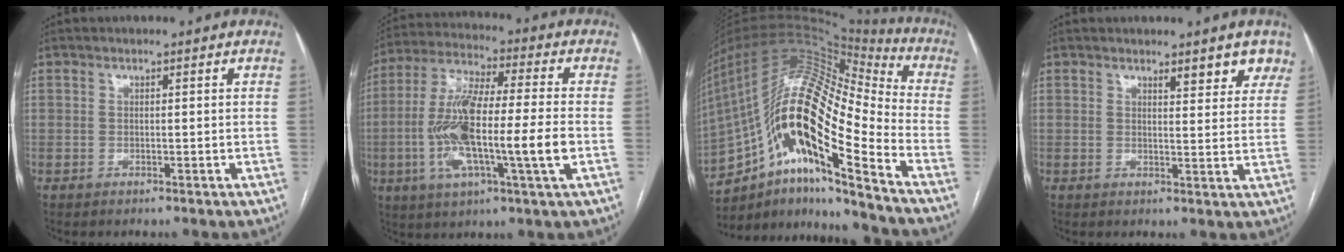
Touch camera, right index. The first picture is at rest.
{"total": 16.2, "force": [-2.8, 1.6, 15.9], "torque": [-0.312, 0.001, -0.053]}
{"total": 24.7, "force": [-11.6, 5.7, 21.1], "torque": [-0.385, 0.024, -0.201]}
{"total": 4.7, "force": [3.7, 1.4, 2.6], "torque": [-0.022, -0.008, 0.036]}